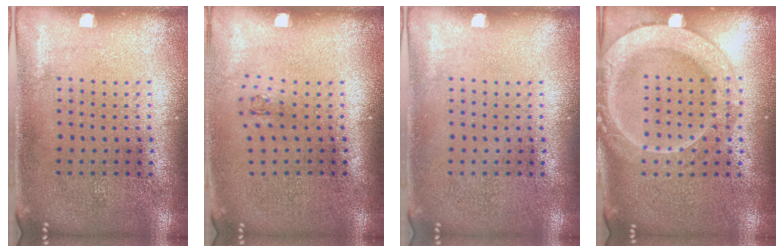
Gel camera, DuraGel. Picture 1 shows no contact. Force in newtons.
{"total": 0.7, "press": 0.3, "slide": 0.7}
{"total": 0.0}
{"total": 2.1, "press": 2.1, "slide": 0.2}